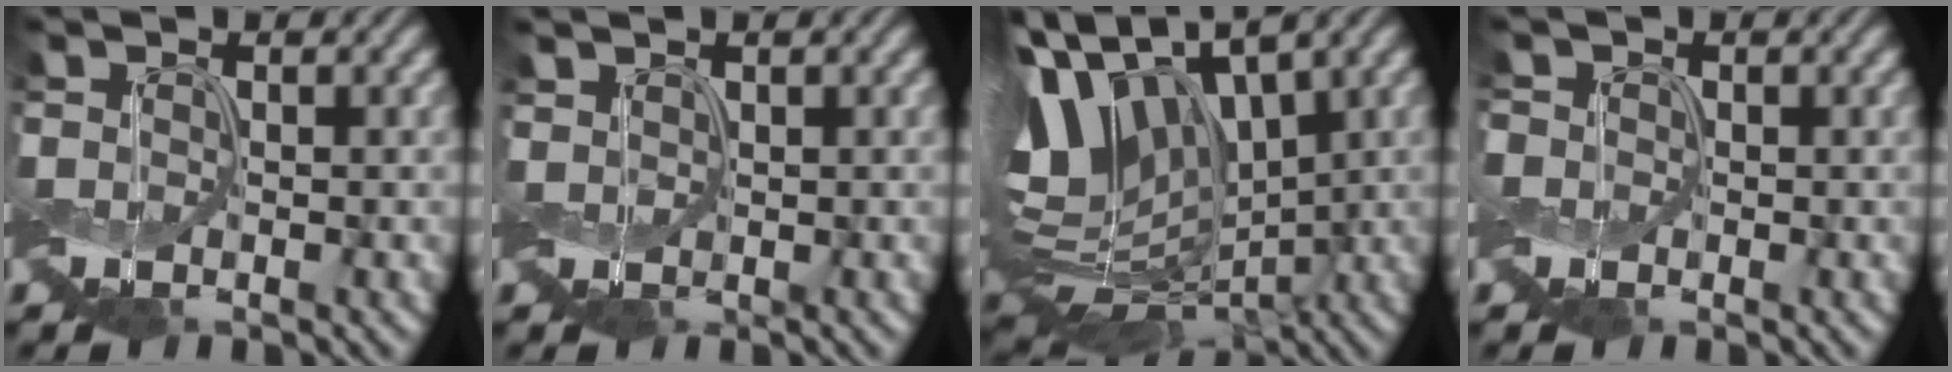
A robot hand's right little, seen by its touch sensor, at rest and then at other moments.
{"total": 0.7, "force": [0.6, 0.4, 0.2], "torque": [-0.008, 0.005, 0.010]}
{"total": 9.9, "force": [2.2, 6.0, 7.5], "torque": [-0.156, 0.008, 0.029]}
{"total": 0.7, "force": [-0.2, 0.6, -0.3], "torque": [0.006, 0.002, -0.008]}